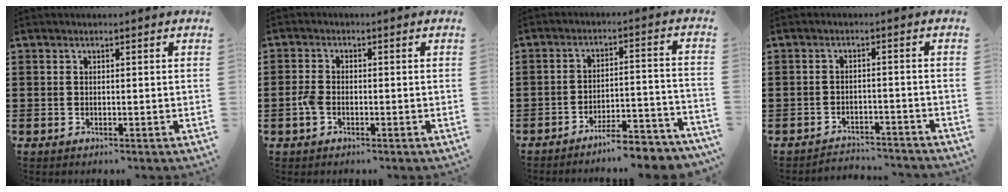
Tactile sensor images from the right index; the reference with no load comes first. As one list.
[{"total": 2.6, "force": [-1.0, 1.5, 1.9], "torque": [-0.058, -0.006, -0.023]}, {"total": 6.1, "force": [-5.8, 0.0, 1.9], "torque": [-0.029, 0.002, -0.110]}, {"total": 3.0, "force": [-3.0, 0.2, 0.0], "torque": [-0.009, -0.002, -0.065]}]